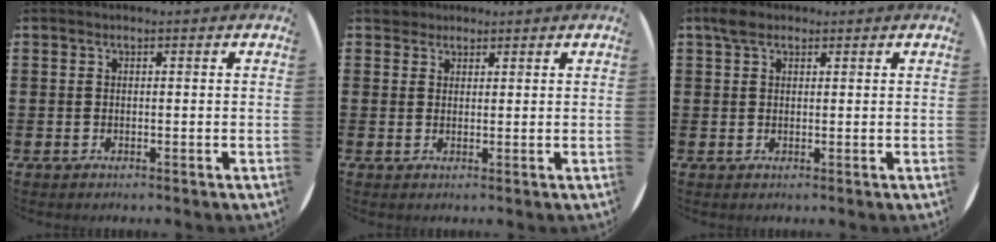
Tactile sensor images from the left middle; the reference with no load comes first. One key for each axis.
{"total": 1.4, "fx": 1.2, "fy": 0.7, "fz": 0.0, "tx": 0.005, "ty": 0.001, "tz": 0.022}
{"total": 2.1, "fx": 1.5, "fy": 1.1, "fz": 0.9, "tx": -0.012, "ty": 0.003, "tz": 0.027}